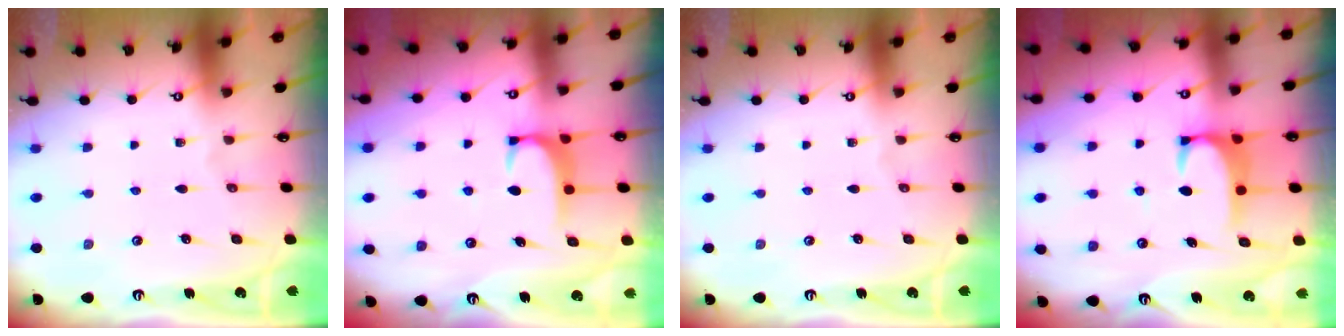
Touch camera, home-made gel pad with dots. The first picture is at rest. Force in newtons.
{"total": 1.6, "press": 1.6, "slide": 0.5}
{"total": 0.0}
{"total": 2.7, "press": 2.6, "slide": 0.7}